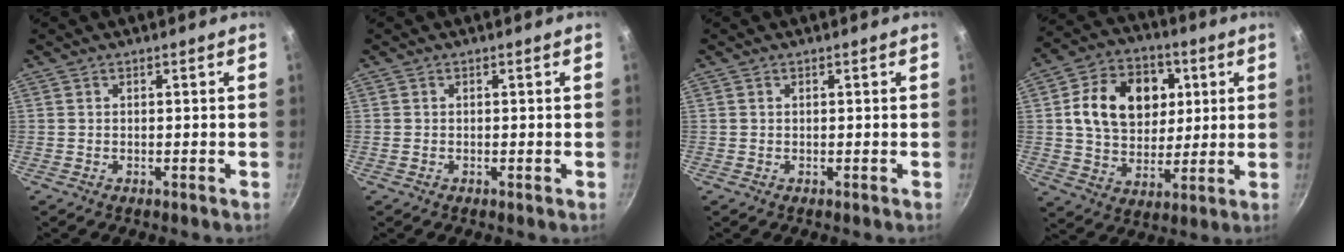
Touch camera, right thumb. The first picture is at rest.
{"total": 0.5, "force": [-0.2, 0.4, 0.3], "torque": [-0.005, 0.001, -0.004]}
{"total": 0.0}
{"total": 17.3, "force": [3.8, 13.1, 10.7], "torque": [-0.145, 0.005, 0.059]}